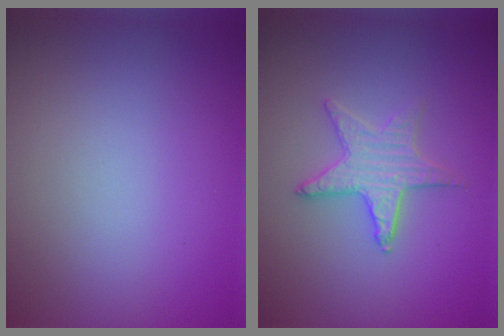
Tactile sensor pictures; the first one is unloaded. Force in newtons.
{"total": 2.9, "press": 2.8, "slide": 0.8}